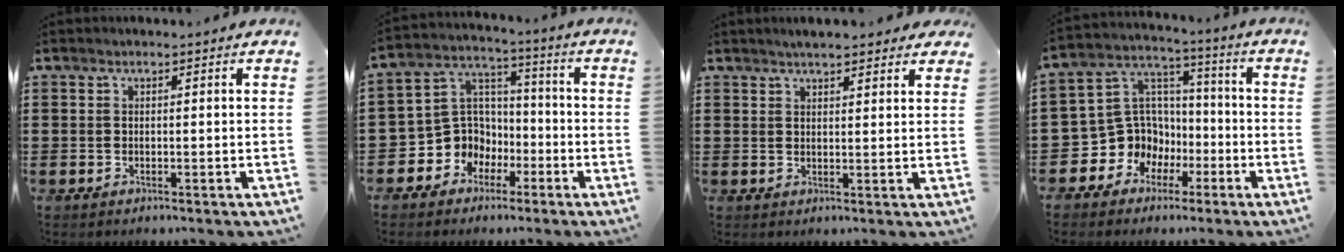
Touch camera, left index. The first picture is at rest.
{"total": 7.3, "force": [-2.5, 6.9, 0.6], "torque": [-0.054, 0.002, -0.051]}
{"total": 2.9, "force": [2.6, 0.5, 1.2], "torque": [-0.030, 0.004, 0.047]}
{"total": 8.9, "force": [-2.6, 8.4, 1.2], "torque": [-0.076, -0.004, -0.045]}